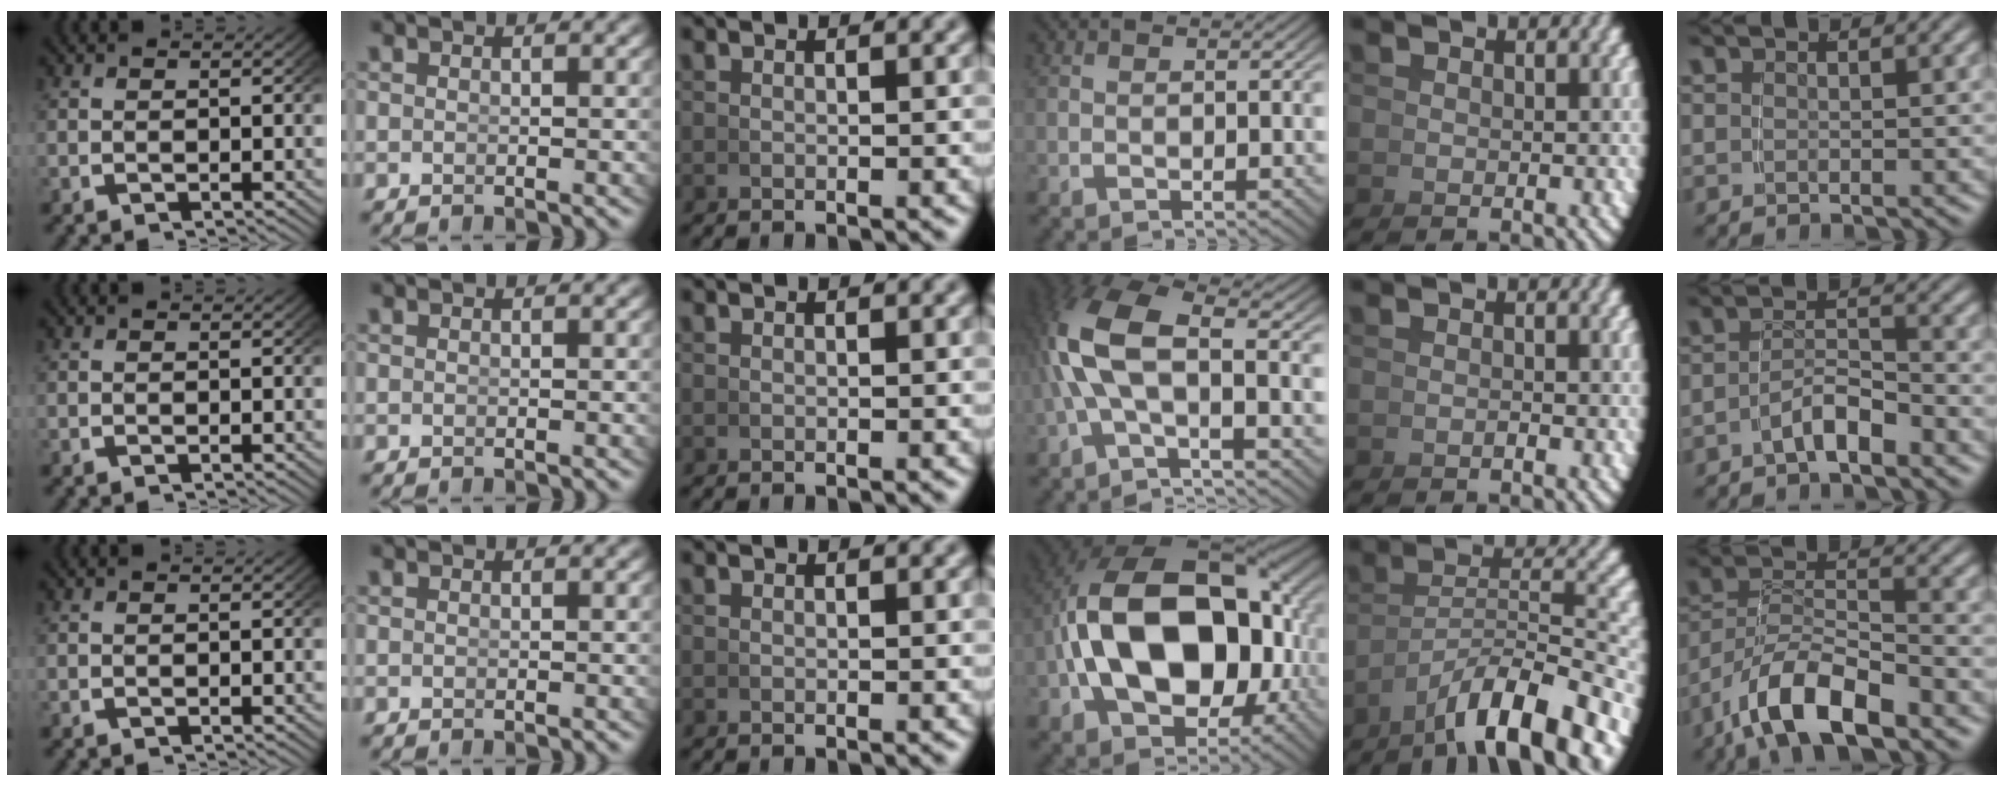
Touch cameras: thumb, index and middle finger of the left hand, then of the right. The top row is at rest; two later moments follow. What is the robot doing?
{"motion": "grasp_and_lifting", "object": "photo album"}